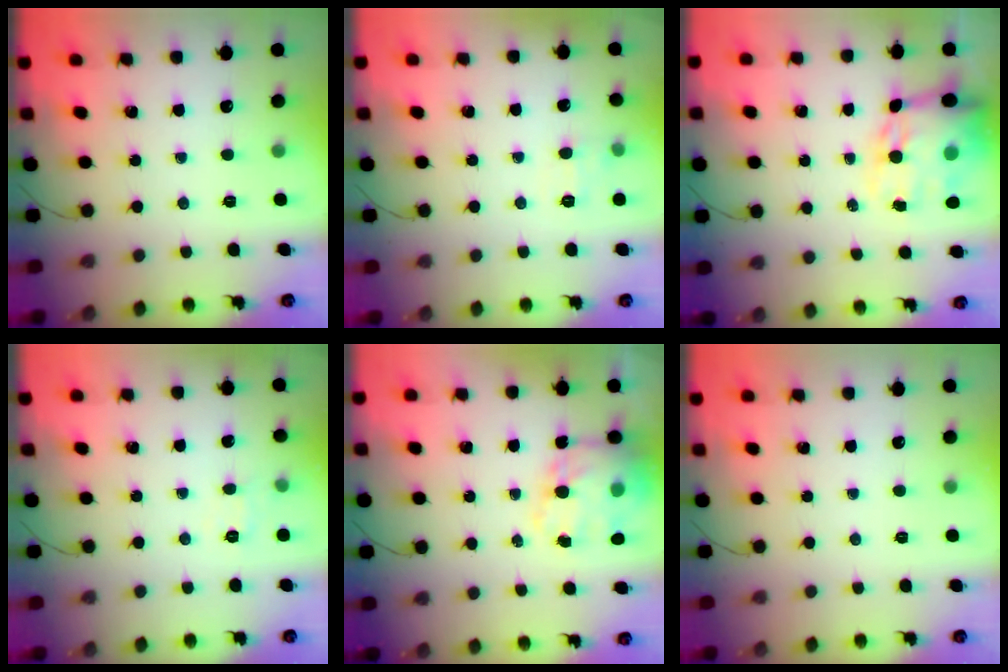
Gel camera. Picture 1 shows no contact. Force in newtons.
{"total": 6.6, "press": 6.4, "slide": 1.6}
{"total": 16.2, "press": 15.7, "slide": 4.0}
{"total": 5.7, "press": 5.5, "slide": 1.4}
{"total": 18.5, "press": 18.1, "slide": 4.0}
{"total": 0.0}